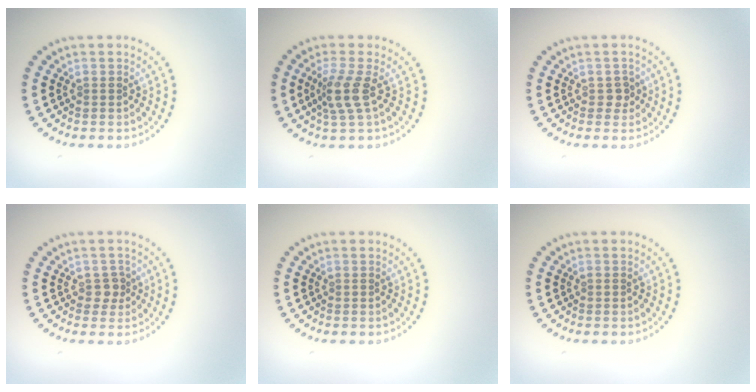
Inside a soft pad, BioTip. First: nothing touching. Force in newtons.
{"total": 2.7, "press": 2.0, "slide": 1.8}
{"total": 1.1, "press": 1.0, "slide": 0.4}
{"total": 1.4, "press": 1.1, "slide": 0.8}
{"total": 0.0}
{"total": 0.0}